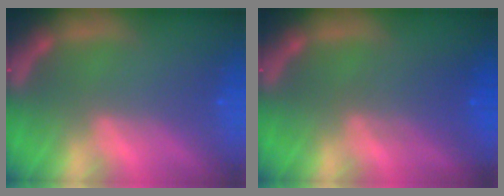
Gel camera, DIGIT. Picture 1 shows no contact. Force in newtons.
{"total": 3.0}